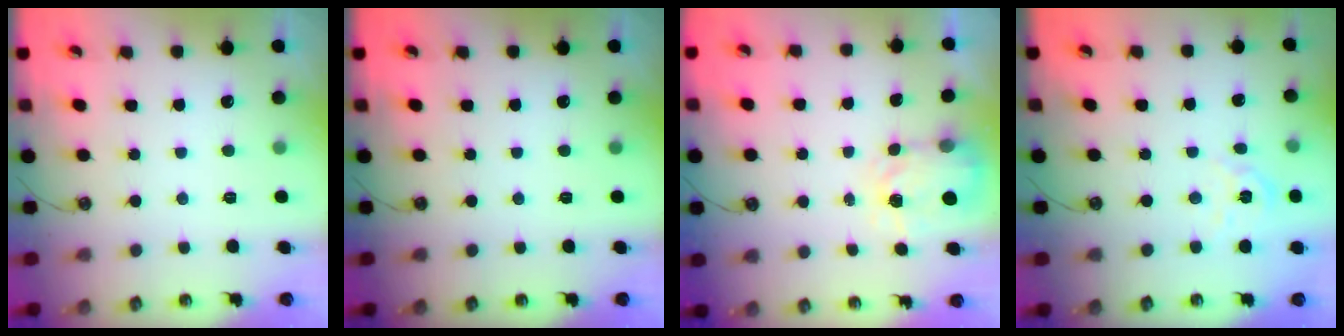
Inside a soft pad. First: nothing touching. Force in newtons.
{"total": 0.0}
{"total": 3.8, "press": 3.8, "slide": 0.6}
{"total": 4.1, "press": 4.1, "slide": 0.6}